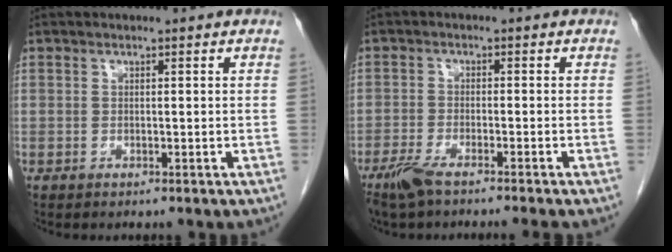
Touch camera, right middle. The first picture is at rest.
{"total": 5.2, "force": [-4.1, -0.1, 3.3], "torque": [-0.058, -0.011, -0.074]}